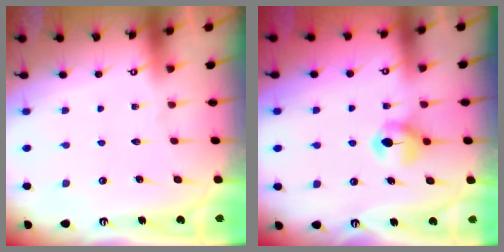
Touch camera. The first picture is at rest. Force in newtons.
{"total": 6.8, "press": 6.8, "slide": 0.7}